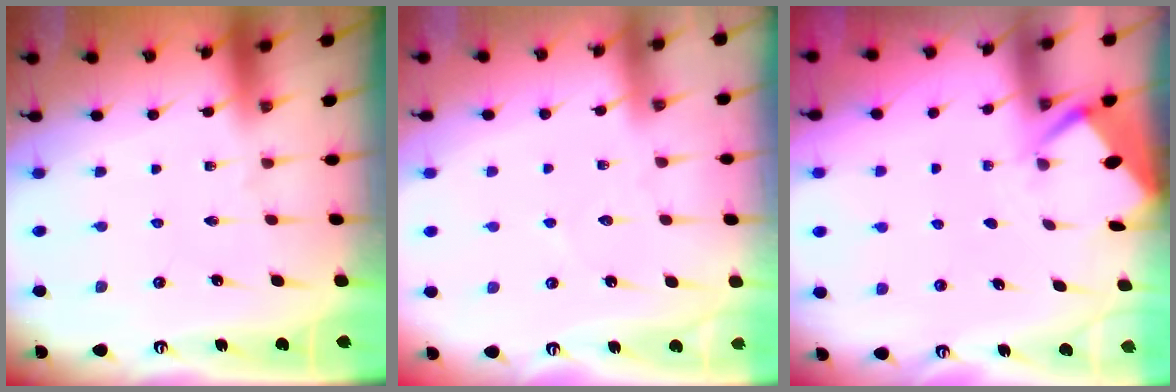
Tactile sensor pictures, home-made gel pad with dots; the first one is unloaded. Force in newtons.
{"total": 2.5, "press": 2.5, "slide": 0.3}
{"total": 2.6, "press": 2.6, "slide": 0.4}